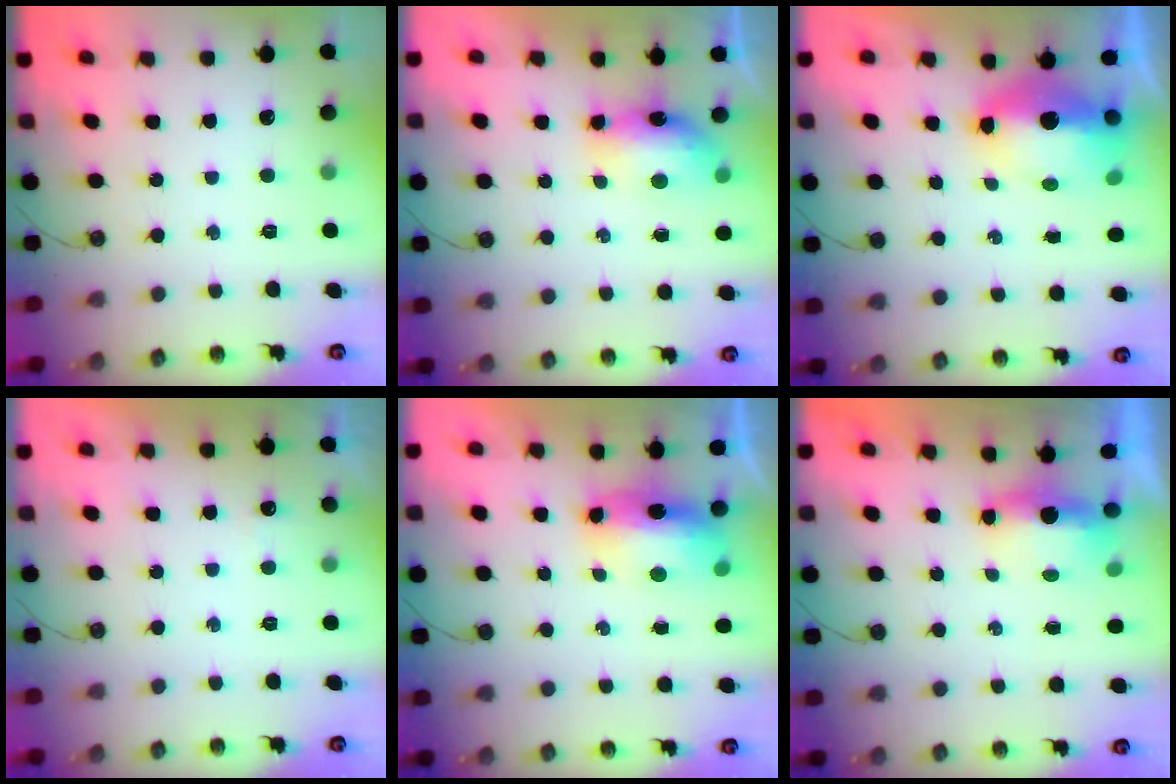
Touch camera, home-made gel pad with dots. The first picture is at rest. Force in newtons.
{"total": 9.0, "press": 8.0, "slide": 3.9}
{"total": 11.5, "press": 11.4, "slide": 1.2}
{"total": 2.9, "press": 2.8, "slide": 0.7}
{"total": 9.5, "press": 9.3, "slide": 2.0}
{"total": 6.5, "press": 5.2, "slide": 3.8}